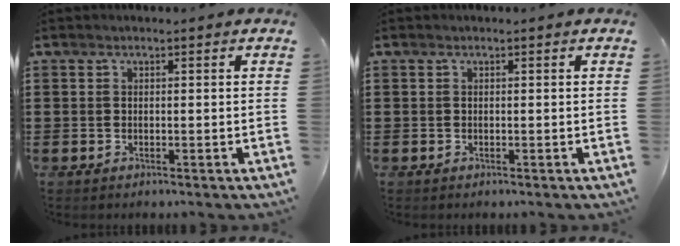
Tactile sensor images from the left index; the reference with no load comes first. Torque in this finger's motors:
{"motor_torque": [0.00, 0.00, 0.01, 0.00]}